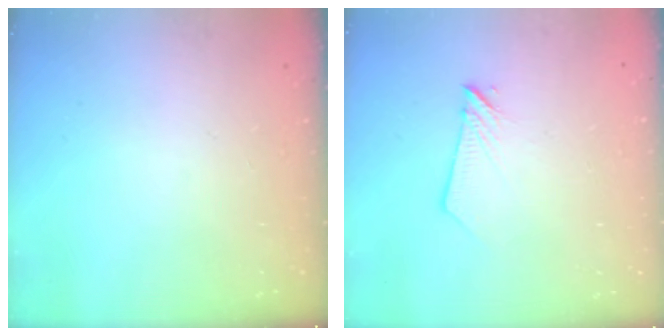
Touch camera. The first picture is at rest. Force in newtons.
{"total": 4.8, "press": 4.8, "slide": 0.5}